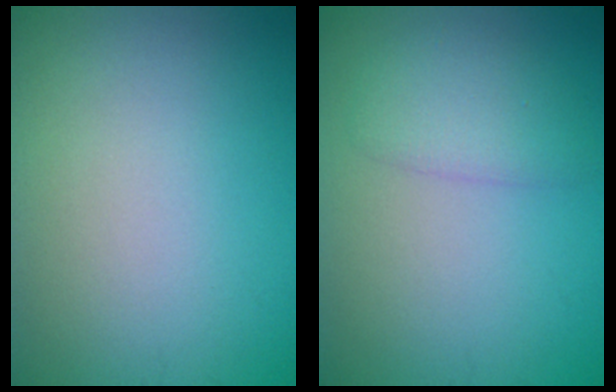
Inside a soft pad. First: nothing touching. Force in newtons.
{"total": 2.2, "press": 2.2, "slide": 0.2}